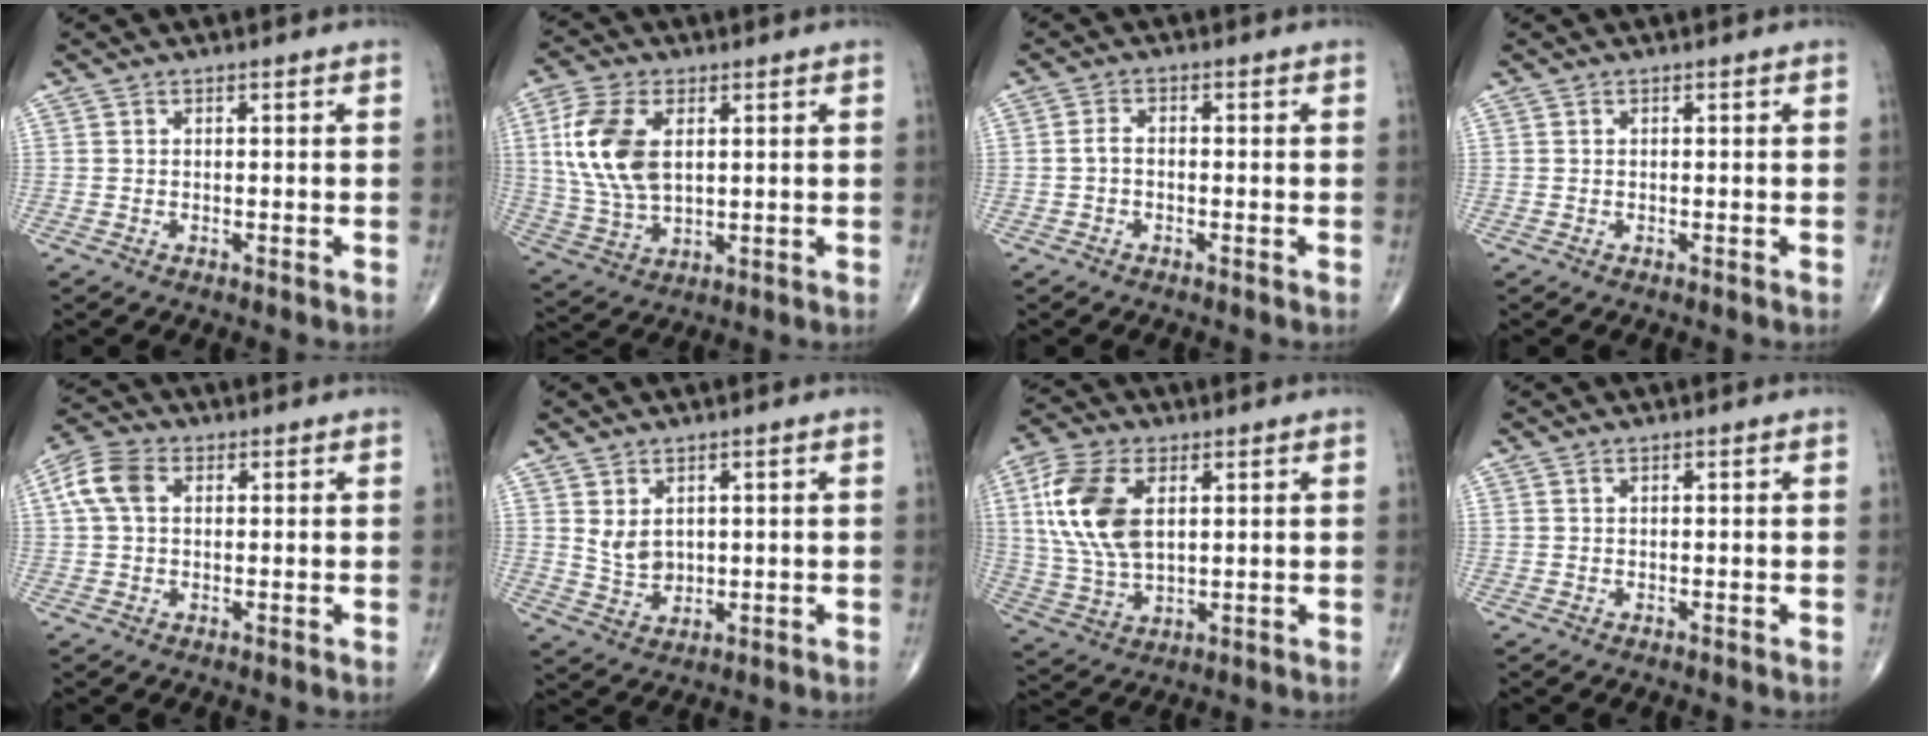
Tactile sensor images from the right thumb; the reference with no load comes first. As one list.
[{"total": 13.4, "force": [2.9, 7.6, 10.6], "torque": [-0.224, -0.007, 0.061]}, {"total": 2.1, "force": [-0.5, 1.3, 1.5], "torque": [-0.027, 0.011, -0.013]}, {"total": 0.0}, {"total": 6.6, "force": [1.6, 4.2, 4.8], "torque": [-0.111, 0.018, 0.028]}, {"total": 4.5, "force": [1.5, 3.1, 2.9], "torque": [-0.042, -0.019, 0.038]}, {"total": 14.8, "force": [3.8, 8.3, 11.7], "torque": [-0.246, -0.005, 0.076]}, {"total": 0.0}]